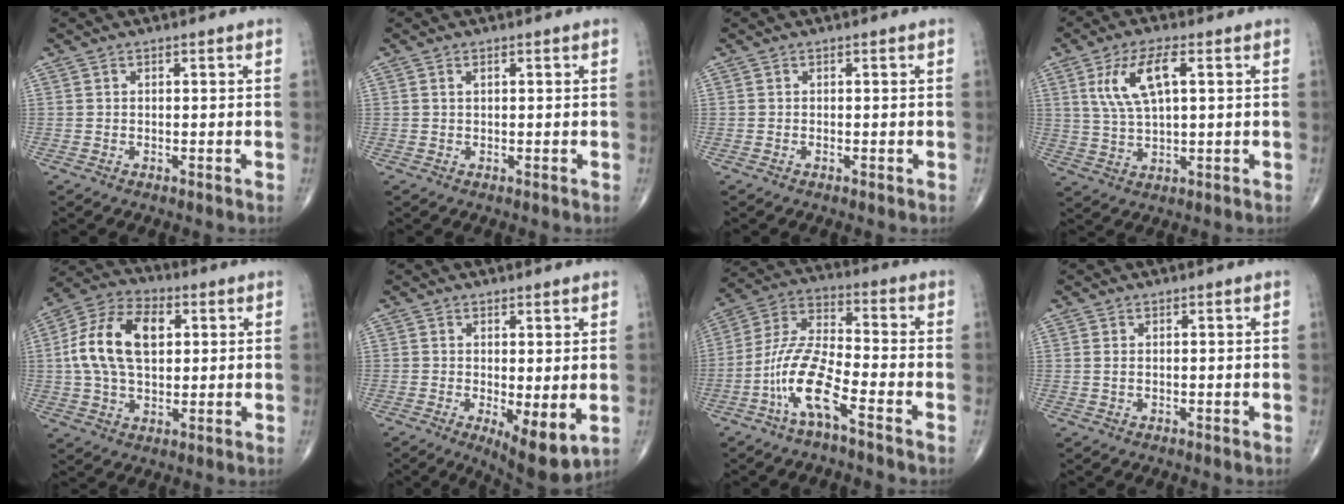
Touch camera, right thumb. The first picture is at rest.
{"total": 0.7, "force": [0.3, 0.3, 0.6], "torque": [-0.014, 0.004, 0.006]}
{"total": 0.0}
{"total": 9.5, "force": [2.9, 3.5, 8.4], "torque": [-0.172, 0.002, 0.059]}
{"total": 15.2, "force": [2.6, 9.3, 11.7], "torque": [-0.213, 0.017, 0.042]}
{"total": 7.9, "force": [-1.3, 2.7, 7.4], "torque": [-0.108, -0.025, -0.013]}
{"total": 11.9, "force": [-5.9, 2.7, 9.9], "torque": [-0.219, 0.040, -0.123]}
{"total": 0.7, "force": [0.1, 0.4, 0.6], "torque": [-0.015, 0.003, 0.004]}